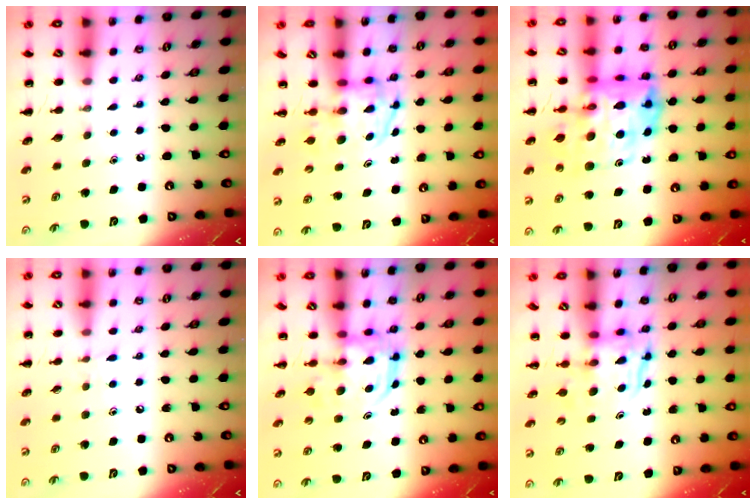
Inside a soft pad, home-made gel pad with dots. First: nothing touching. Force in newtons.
{"total": 3.3, "press": 3.3, "slide": 0.5}
{"total": 19.0, "press": 18.2, "slide": 5.6}
{"total": 3.5, "press": 3.2, "slide": 1.3}
{"total": 4.0, "press": 3.9, "slide": 1.0}
{"total": 3.6, "press": 3.6, "slide": 0.4}